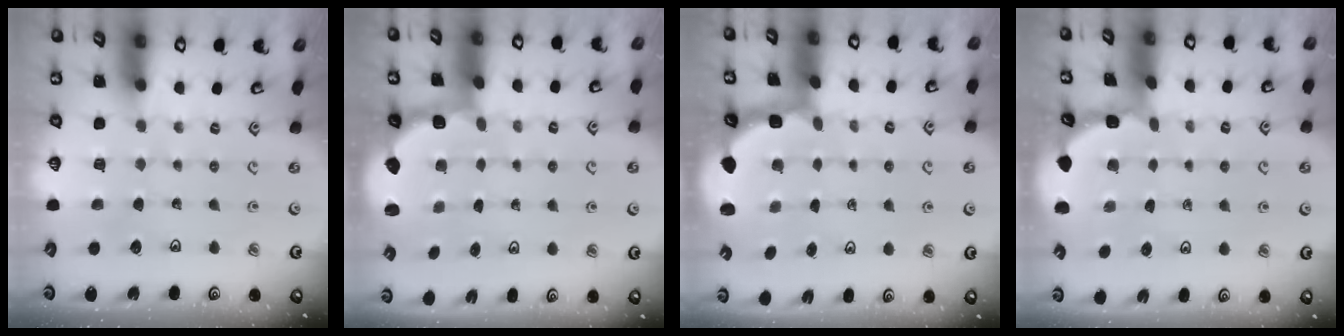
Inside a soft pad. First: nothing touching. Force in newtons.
{"total": 2.8, "press": 2.3, "slide": 1.5}
{"total": 2.5, "press": 2.2, "slide": 1.1}
{"total": 1.6, "press": 1.6, "slide": 0.1}